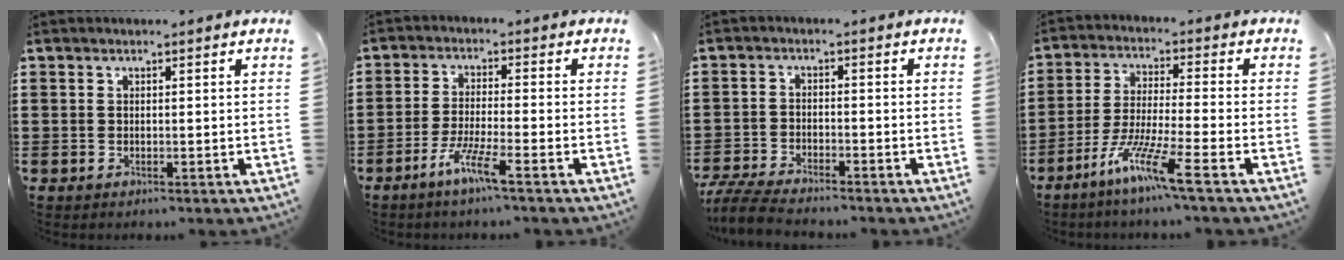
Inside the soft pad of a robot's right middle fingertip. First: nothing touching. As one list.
[{"total": 5.5, "force": [-3.6, 0.1, 4.1], "torque": [-0.087, -0.008, -0.069]}, {"total": 5.0, "force": [-4.8, 0.4, 1.6], "torque": [-0.054, -0.012, -0.099]}, {"total": 8.7, "force": [-6.0, -0.2, 6.3], "torque": [-0.134, -0.014, -0.121]}]